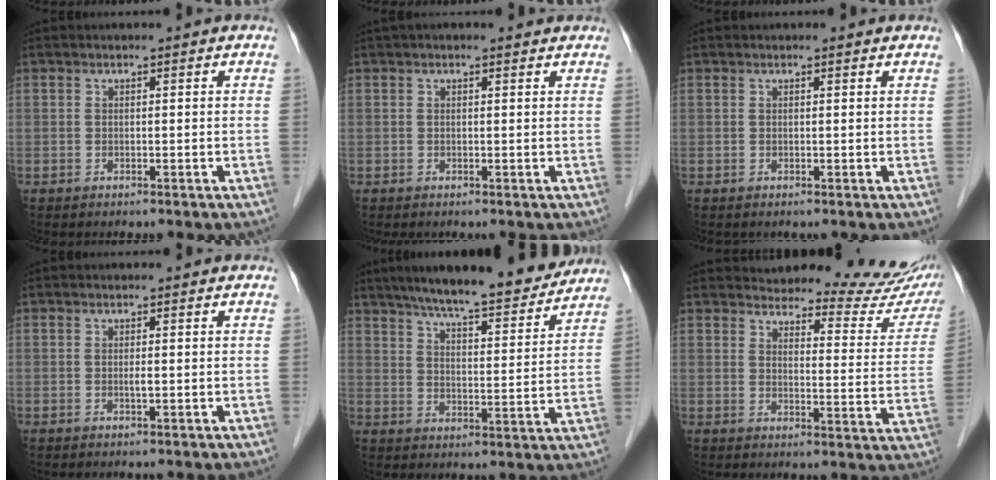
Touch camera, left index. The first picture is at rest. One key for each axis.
{"total": 2.5, "fx": 2.1, "fy": 0.8, "fz": 1.0, "tx": -0.015, "ty": 0.029, "tz": 0.025}
{"total": 0.5, "fx": 0.5, "fy": 0.1, "fz": 0.0, "tx": -0.005, "ty": 0.000, "tz": 0.007}
{"total": 0.7, "fx": 0.0, "fy": 0.1, "fz": 0.7, "tx": -0.017, "ty": -0.002, "tz": -0.001}
{"total": 16.9, "fx": 14.9, "fy": 2.0, "fz": 7.8, "tx": -0.115, "ty": 0.000, "tz": 0.212}
{"total": 20.6, "fx": 19.3, "fy": 4.1, "fz": 5.9, "tx": -0.050, "ty": -0.076, "tz": 0.209}